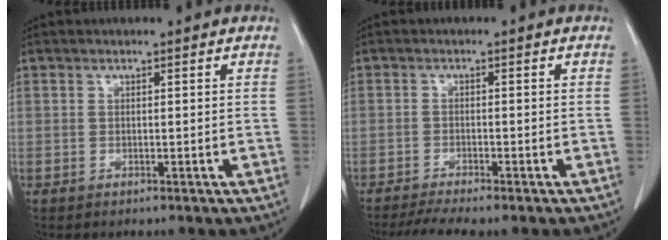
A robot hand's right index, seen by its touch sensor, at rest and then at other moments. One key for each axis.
{"total": 6.4, "fx": -5.4, "fy": 0.5, "fz": 3.4, "tx": -0.046, "ty": -0.006, "tz": -0.085}